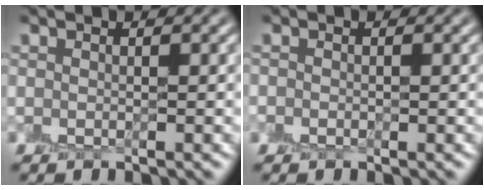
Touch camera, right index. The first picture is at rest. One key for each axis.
{"total": 0.5, "fx": -0.2, "fy": 0.4, "fz": 0.2, "tx": -0.005, "ty": 0.000, "tz": -0.005}